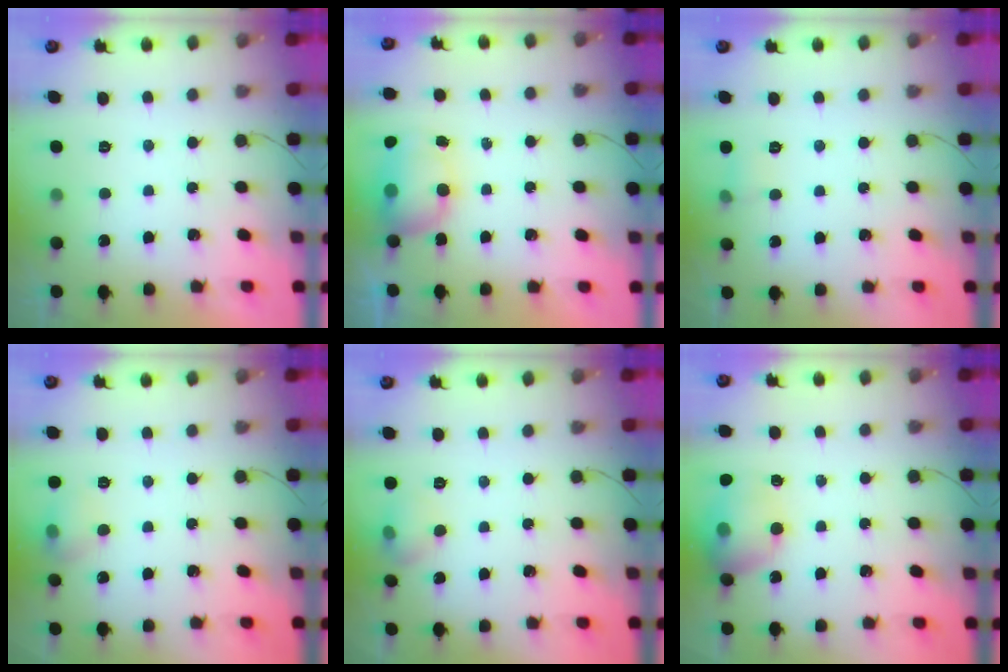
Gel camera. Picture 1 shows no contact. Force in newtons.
{"total": 7.7, "press": 7.2, "slide": 2.5}
{"total": 4.4, "press": 4.1, "slide": 1.6}
{"total": 7.7, "press": 7.6, "slide": 1.2}
{"total": 6.6, "press": 6.4, "slide": 1.6}
{"total": 14.9, "press": 14.8, "slide": 2.1}